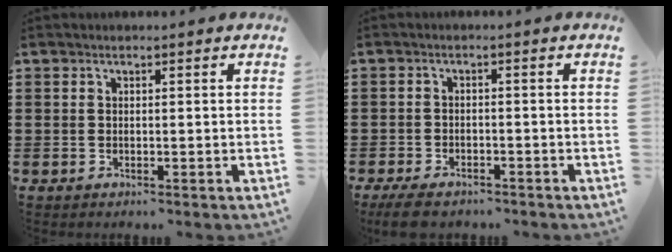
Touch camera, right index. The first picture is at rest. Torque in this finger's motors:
{"motor_torque": [-0.07, 0.13, 0.36, 0.09]}